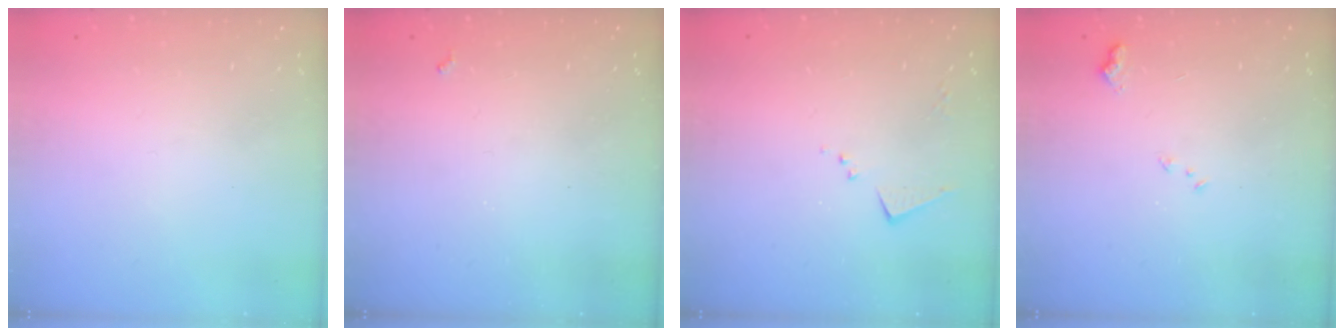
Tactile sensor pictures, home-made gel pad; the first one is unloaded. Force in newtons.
{"total": 1.9, "press": 1.9, "slide": 0.4}
{"total": 4.3, "press": 4.3, "slide": 0.4}
{"total": 7.7, "press": 7.7, "slide": 0.8}